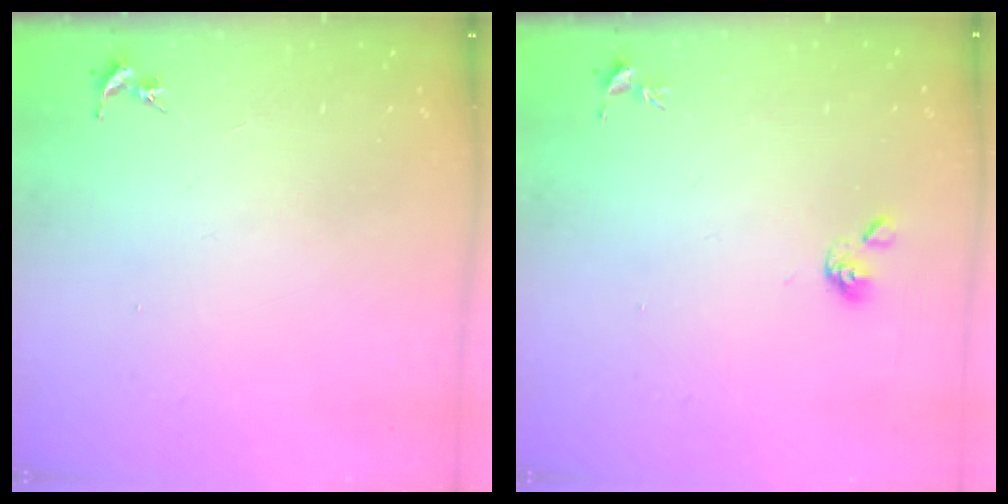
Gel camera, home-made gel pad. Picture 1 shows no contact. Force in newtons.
{"total": 5.2, "press": 5.1, "slide": 0.6}